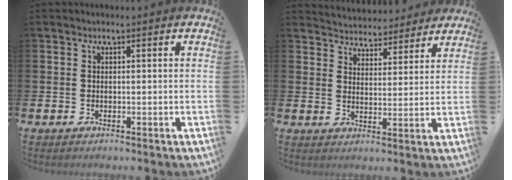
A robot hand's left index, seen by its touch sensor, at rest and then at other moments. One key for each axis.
{"total": 4.5, "fx": 4.4, "fy": 1.1, "fz": -0.4, "tx": -0.009, "ty": -0.037, "tz": 0.075}